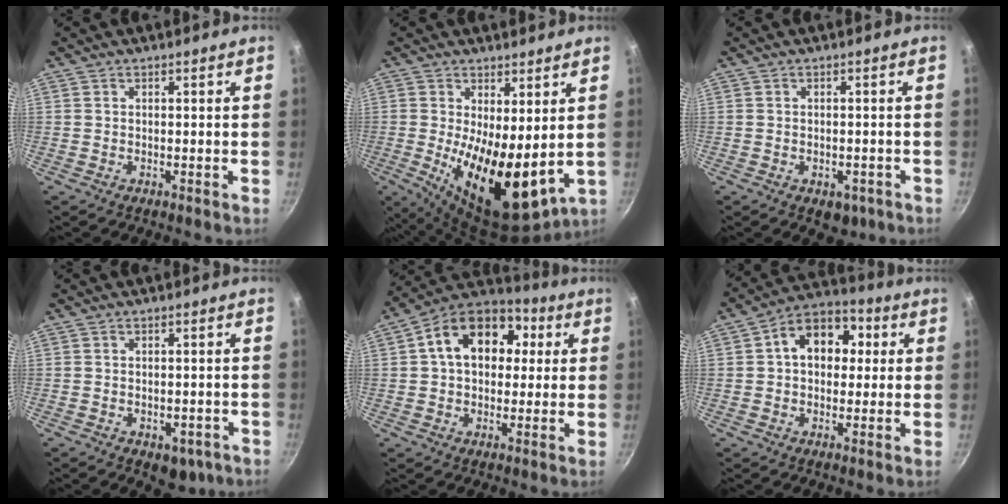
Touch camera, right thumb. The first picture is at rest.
{"total": 15.6, "force": [0.2, 6.7, 14.2], "torque": [-0.203, -0.031, 0.018]}
{"total": 4.2, "force": [-2.0, 2.7, 2.6], "torque": [-0.020, 0.012, -0.013]}
{"total": 5.6, "force": [-2.6, 3.4, 3.7], "torque": [-0.024, 0.018, -0.019]}
{"total": 16.6, "force": [3.4, 11.9, 11.1], "torque": [-0.150, 0.027, 0.034]}
{"total": 12.2, "force": [2.1, 8.8, 8.1], "torque": [-0.078, 0.024, 0.014]}